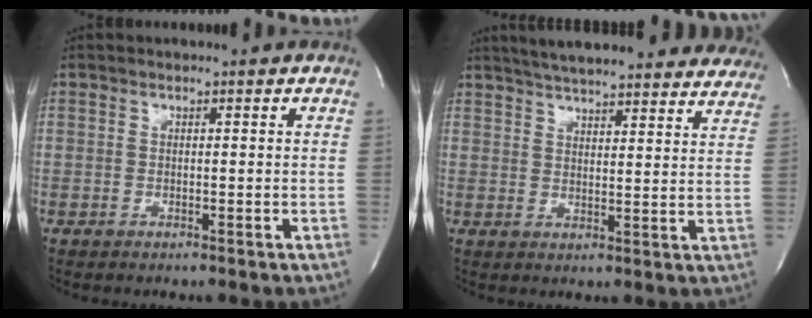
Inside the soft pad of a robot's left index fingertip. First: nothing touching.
{"total": 26.7, "force": [24.1, 5.1, 10.4], "torque": [-0.169, -0.024, 0.292]}